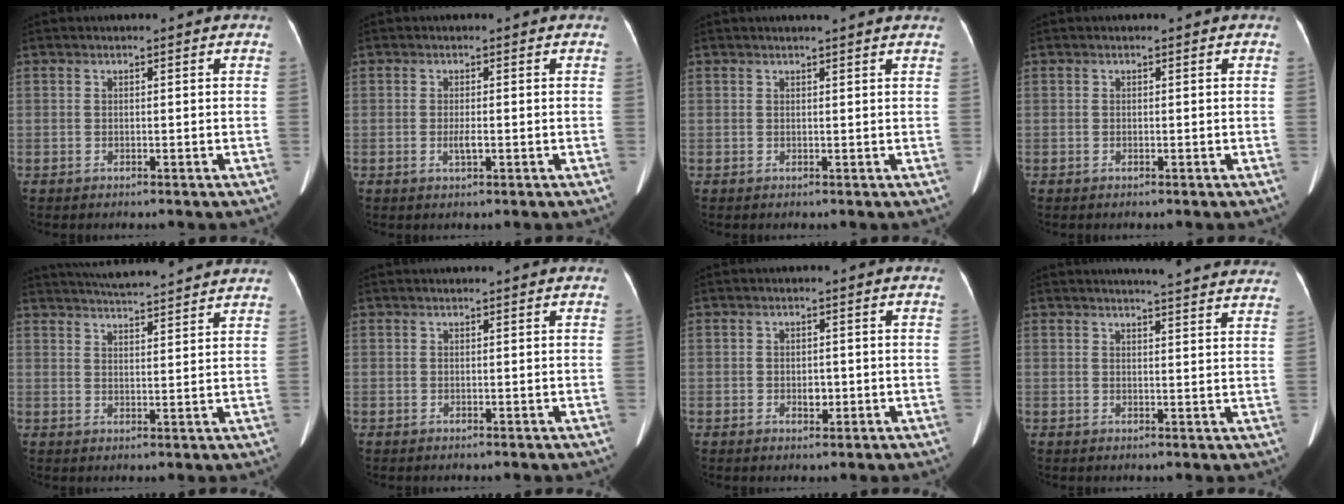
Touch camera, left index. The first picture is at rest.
{"total": 1.5, "force": [-0.4, 0.3, 1.4], "torque": [-0.030, -0.004, -0.006]}
{"total": 4.8, "force": [4.4, 0.0, 2.1], "torque": [-0.027, 0.018, 0.044]}
{"total": 0.0}
{"total": 14.0, "force": [13.0, 0.8, 5.2], "torque": [-0.089, 0.024, 0.178]}
{"total": 1.9, "force": [1.8, -0.1, 0.6], "torque": [-0.008, 0.020, 0.025]}
{"total": 1.8, "force": [-0.5, 1.2, 1.3], "torque": [-0.022, 0.000, -0.004]}
{"total": 17.3, "force": [16.4, 1.2, 5.5], "torque": [-0.061, -0.033, 0.179]}